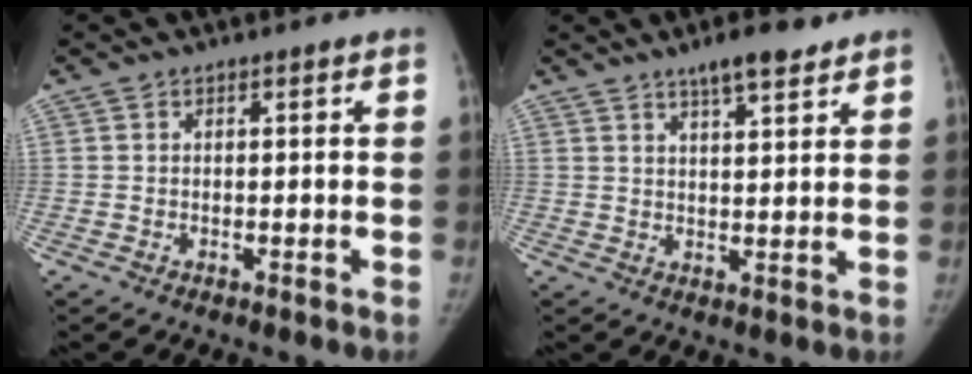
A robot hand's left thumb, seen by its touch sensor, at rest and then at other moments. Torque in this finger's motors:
{"motor_torque": [-0.09, 0.07, -0.03, 0.10, 0.01]}